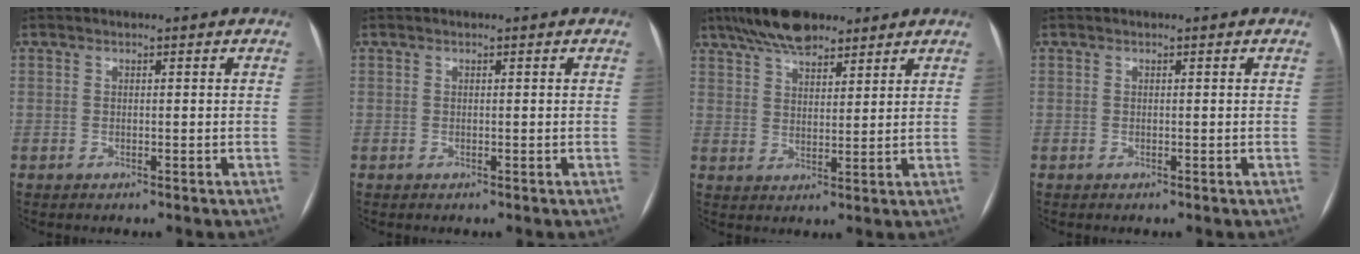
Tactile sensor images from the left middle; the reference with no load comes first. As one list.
[{"total": 0.0}, {"total": 9.5, "force": [7.3, 3.4, 5.0], "torque": [-0.090, 0.020, 0.129]}, {"total": 0.0}]